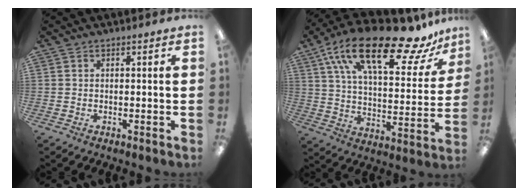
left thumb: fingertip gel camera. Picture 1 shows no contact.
{"total": 25.8, "force": [17.0, 8.8, 17.3], "torque": [-0.288, -0.097, 0.279]}